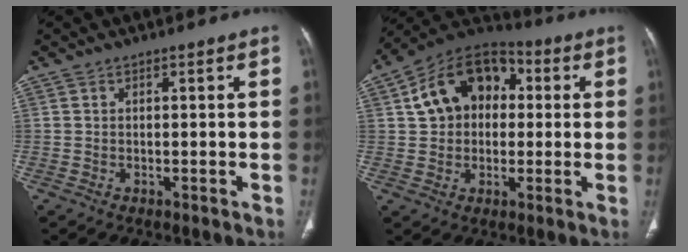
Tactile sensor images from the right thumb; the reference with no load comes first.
{"total": 15.2, "force": [2.8, 11.1, 10.0], "torque": [-0.131, 0.028, 0.036]}